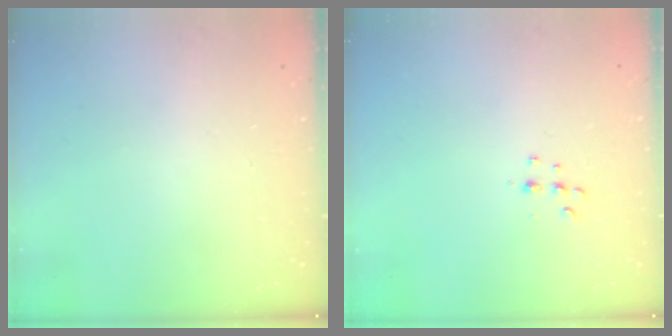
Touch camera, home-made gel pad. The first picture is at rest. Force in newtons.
{"total": 5.1, "press": 5.0, "slide": 0.8}